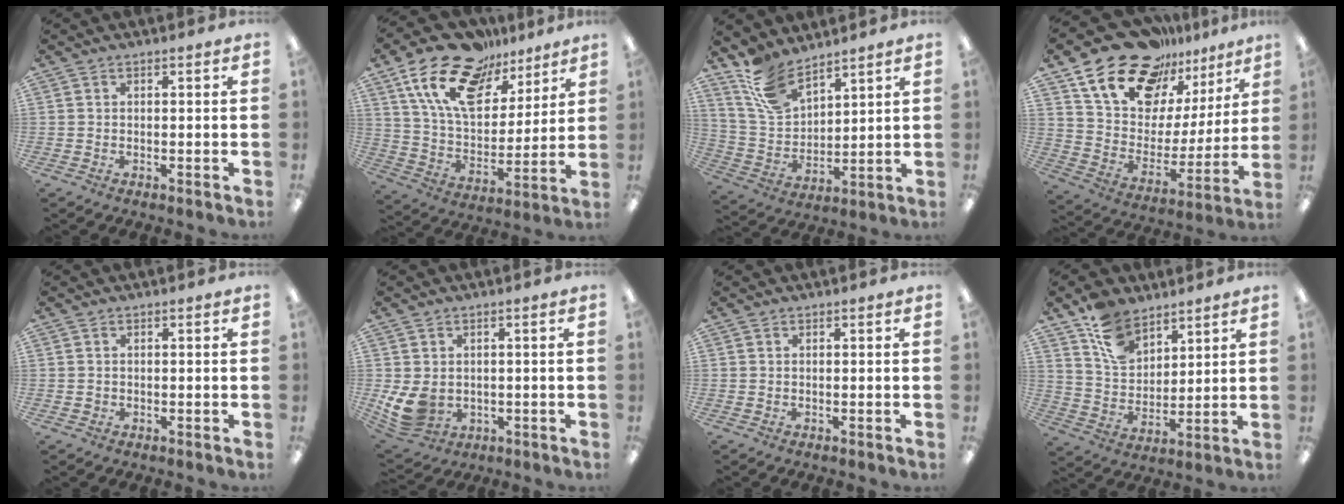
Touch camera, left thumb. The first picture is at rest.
{"total": 20.9, "force": [13.2, 11.2, 11.6], "torque": [-0.216, -0.060, 0.240]}
{"total": 12.0, "force": [9.3, 5.4, 5.2], "torque": [-0.125, -0.036, 0.183]}
{"total": 20.2, "force": [15.3, 10.8, 7.5], "torque": [-0.149, -0.105, 0.277]}
{"total": 0.7, "force": [0.1, 0.7, 0.1], "torque": [-0.001, 0.006, -0.001]}
{"total": 8.2, "force": [-0.3, 6.5, 5.0], "torque": [-0.116, -0.002, -0.001]}
{"total": 0.0}
{"total": 11.6, "force": [7.9, 7.0, 4.8], "torque": [-0.099, -0.028, 0.154]}